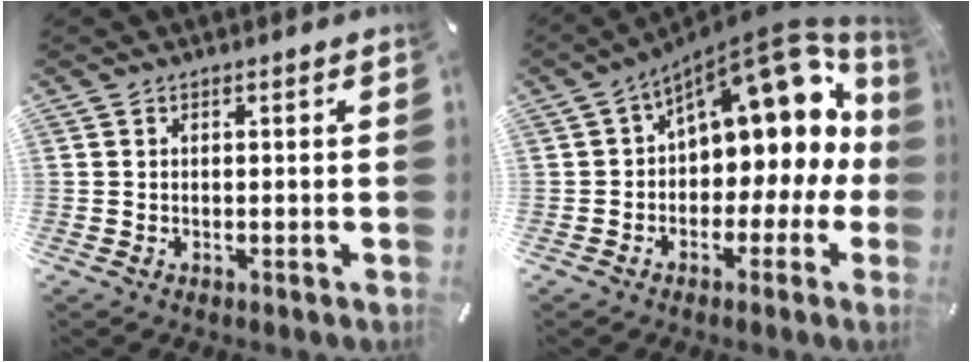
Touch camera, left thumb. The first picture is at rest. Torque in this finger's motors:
{"motor_torque": [0.64, 2.17, 1.33, -0.80, 0.50]}